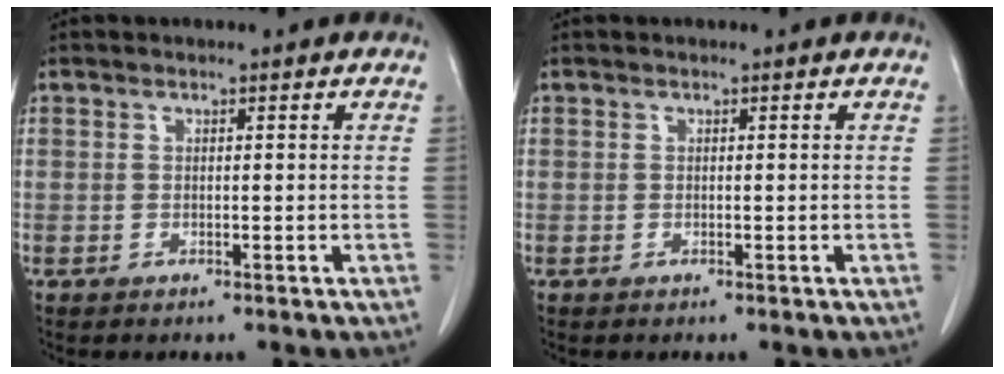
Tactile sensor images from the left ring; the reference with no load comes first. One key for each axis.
{"total": 0.0}